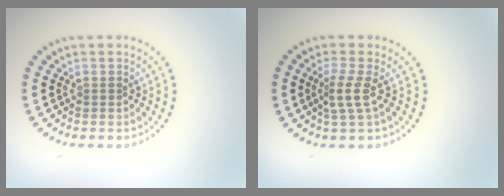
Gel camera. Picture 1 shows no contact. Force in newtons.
{"total": 2.3, "press": 1.6, "slide": 1.6}